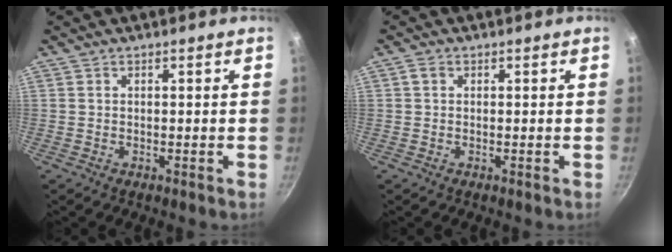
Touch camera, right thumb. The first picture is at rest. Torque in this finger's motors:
{"motor_torque": [0.44, 0.91, 0.41, 0.27, 0.00]}